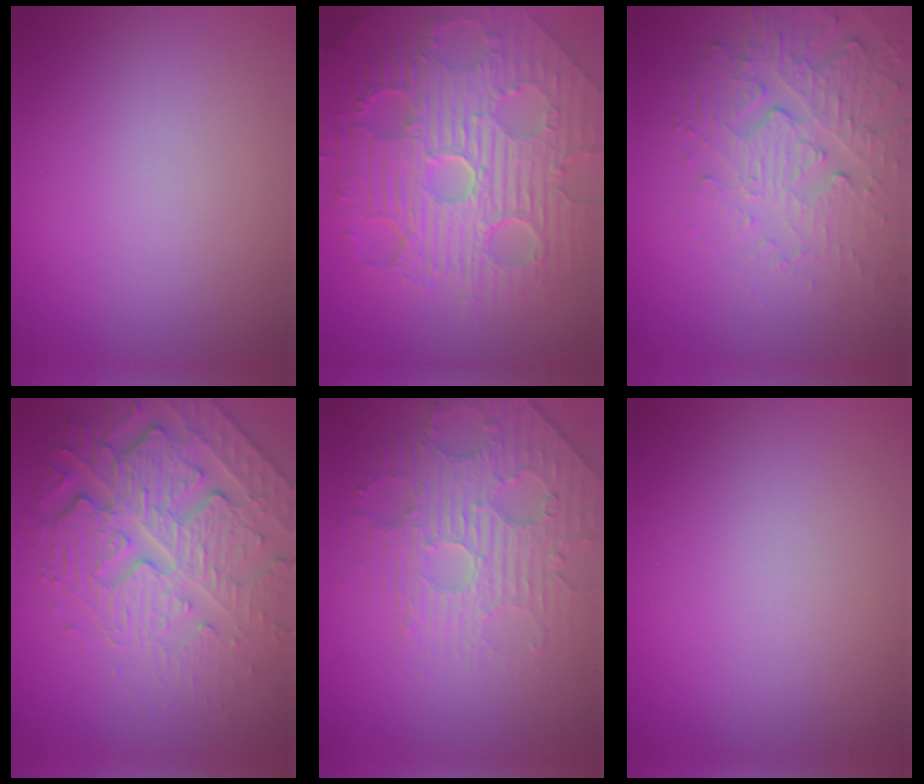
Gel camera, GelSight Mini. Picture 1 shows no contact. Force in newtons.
{"total": 11.2, "press": 7.4, "slide": 8.5}
{"total": 4.2, "press": 3.6, "slide": 2.1}
{"total": 6.8, "press": 5.5, "slide": 4.0}
{"total": 4.8, "press": 3.8, "slide": 3.0}
{"total": 0.0}